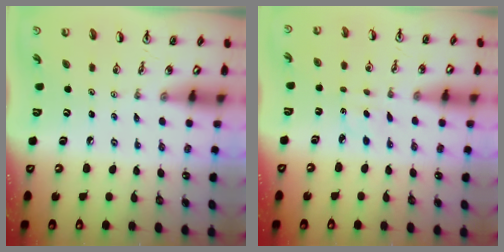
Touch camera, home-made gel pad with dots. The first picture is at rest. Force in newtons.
{"total": 2.3, "press": 2.3, "slide": 0.3}